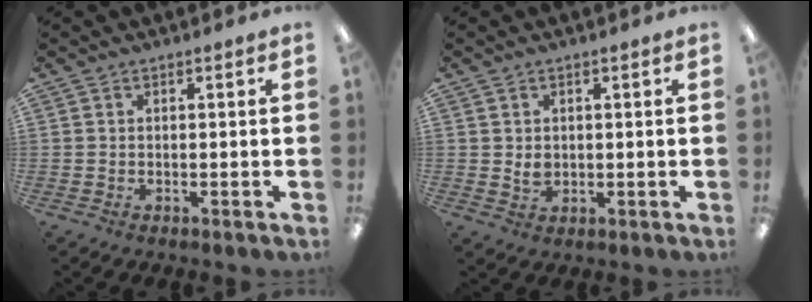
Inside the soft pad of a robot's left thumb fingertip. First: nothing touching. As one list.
[{"total": 2.4, "force": [0.7, 2.0, 1.2], "torque": [-0.016, 0.000, 0.010]}]